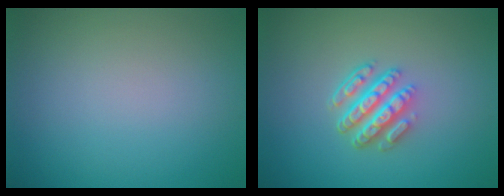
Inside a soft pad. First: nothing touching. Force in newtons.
{"total": 4.9, "press": 3.6, "slide": 3.3}